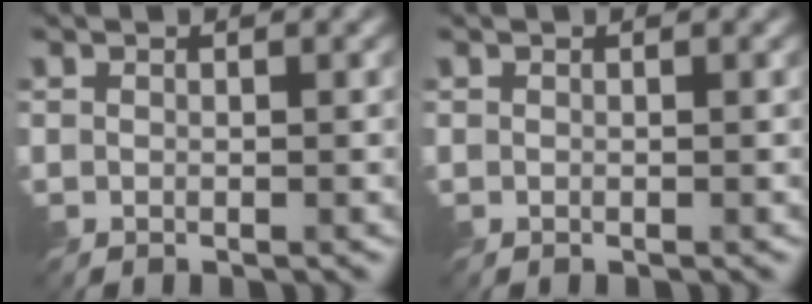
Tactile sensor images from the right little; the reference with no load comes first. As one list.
[{"total": 0.0}]